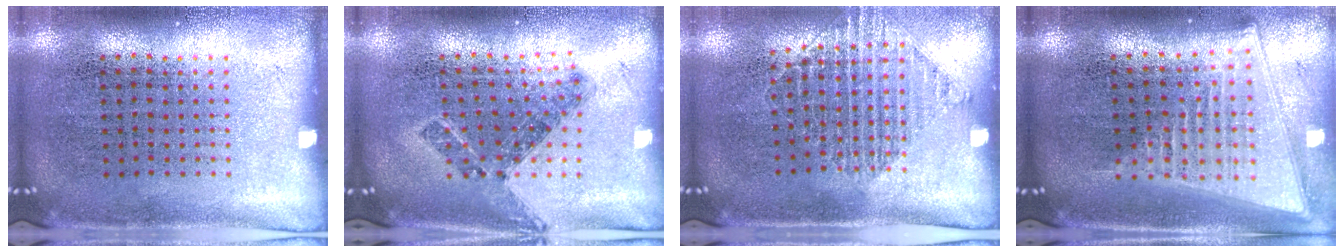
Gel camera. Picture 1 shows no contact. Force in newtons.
{"total": 0.8, "press": 0.8, "slide": 0.2}
{"total": 1.4, "press": 1.2, "slide": 0.7}
{"total": 2.1, "press": 1.7, "slide": 1.1}